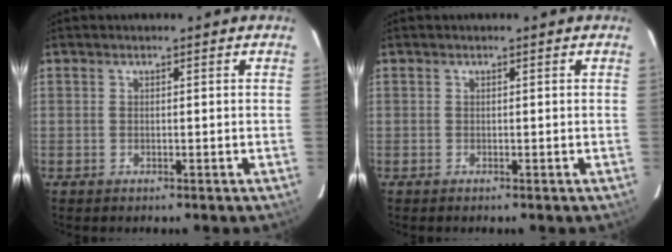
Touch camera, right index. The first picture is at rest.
{"total": 0.0}